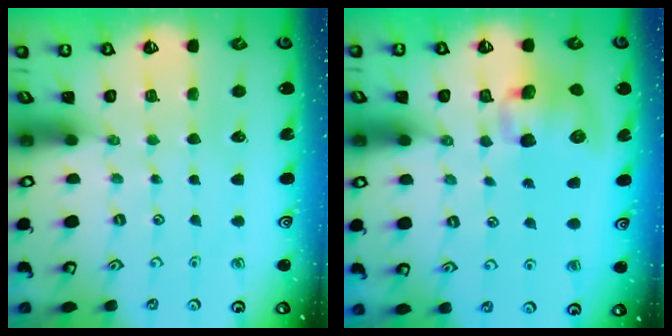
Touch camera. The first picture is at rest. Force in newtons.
{"total": 10.7, "press": 10.6, "slide": 1.7}